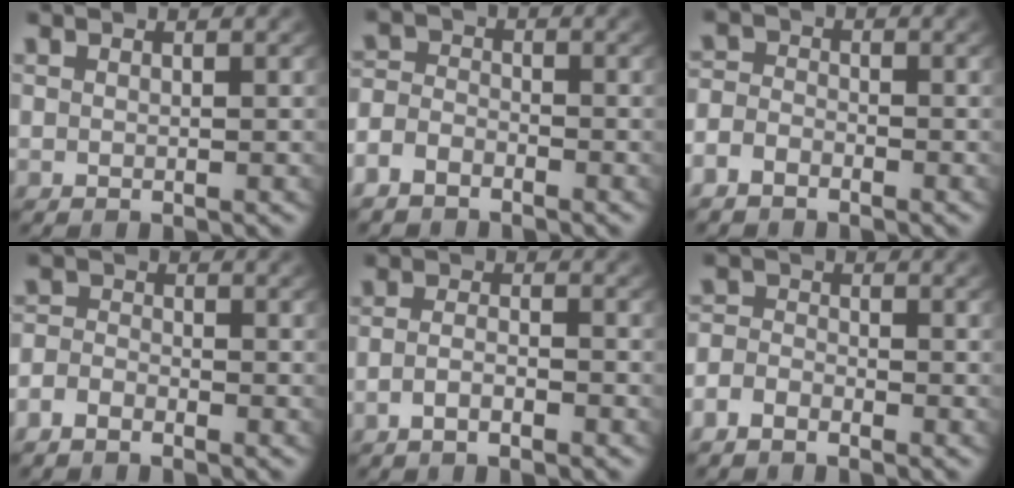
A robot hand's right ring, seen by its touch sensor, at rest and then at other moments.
{"total": 3.6, "force": [-2.4, 2.6, 0.8], "torque": [-0.026, -0.022, -0.040]}
{"total": 2.9, "force": [-1.9, 2.1, 0.6], "torque": [-0.024, -0.020, -0.032]}
{"total": 2.3, "force": [-1.8, 1.4, 0.4], "torque": [-0.017, -0.015, -0.033]}
{"total": 2.2, "force": [-1.7, 0.5, 1.2], "torque": [-0.025, -0.009, -0.028]}
{"total": 2.7, "force": [-1.9, 1.8, 0.5], "torque": [-0.019, -0.016, -0.035]}